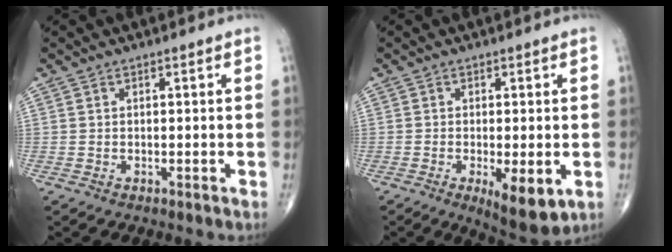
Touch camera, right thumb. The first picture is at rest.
{"total": 8.2, "force": [-2.5, 2.7, 7.4], "torque": [-0.104, -0.019, -0.033]}